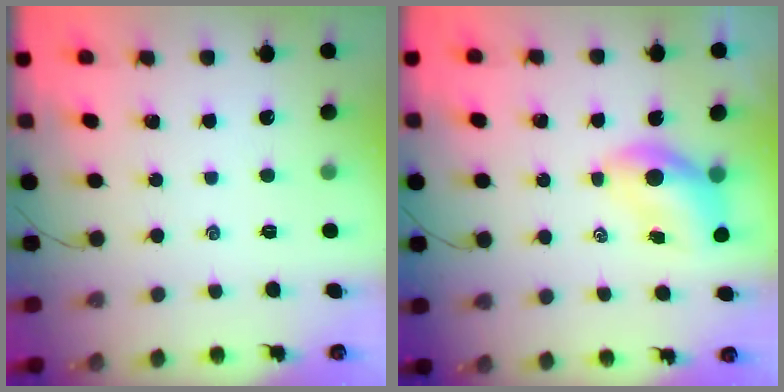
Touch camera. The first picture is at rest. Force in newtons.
{"total": 6.7, "press": 6.6, "slide": 0.9}